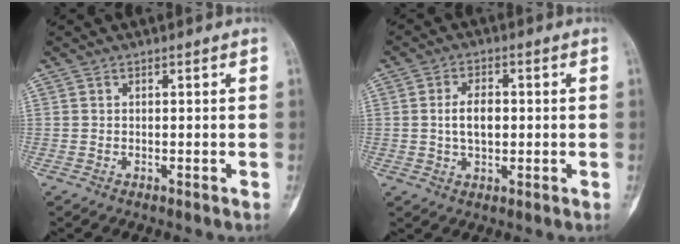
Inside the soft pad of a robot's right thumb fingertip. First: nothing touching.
{"total": 5.6, "force": [0.1, 3.4, 4.5], "torque": [-0.076, 0.006, 0.001]}